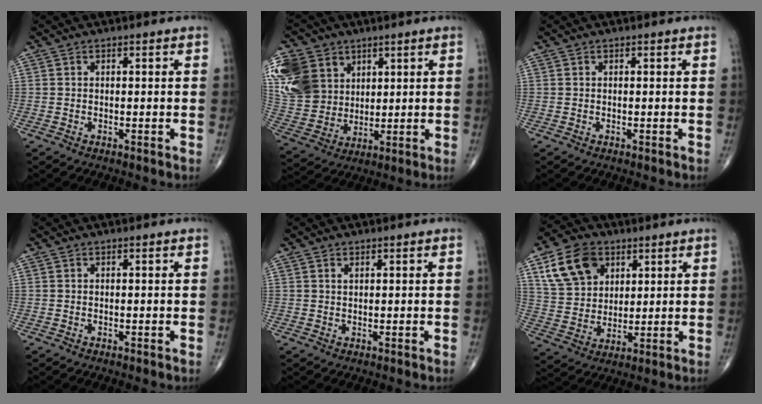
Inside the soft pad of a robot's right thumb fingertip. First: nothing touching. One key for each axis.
{"total": 19.7, "fx": 7.4, "fy": 15.6, "fz": 9.5, "tx": -0.217, "ty": 0.004, "tz": 0.158}
{"total": 0.0}
{"total": 0.0}
{"total": 0.8, "fx": 0.5, "fy": 0.4, "fz": 0.5, "tx": -0.007, "ty": 0.001, "tz": 0.009}
{"total": 12.8, "fx": 5.9, "fy": 9.2, "fz": 6.7, "tx": -0.102, "ty": -0.014, "tz": 0.116}